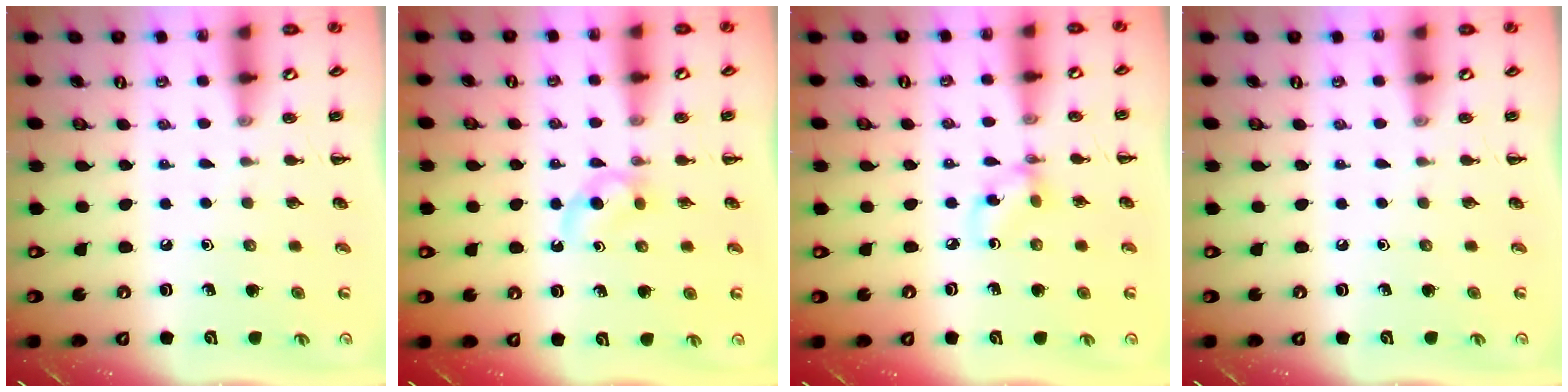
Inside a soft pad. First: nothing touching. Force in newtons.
{"total": 3.6, "press": 3.3, "slide": 1.6}
{"total": 4.1, "press": 4.1, "slide": 0.5}
{"total": 0.0}